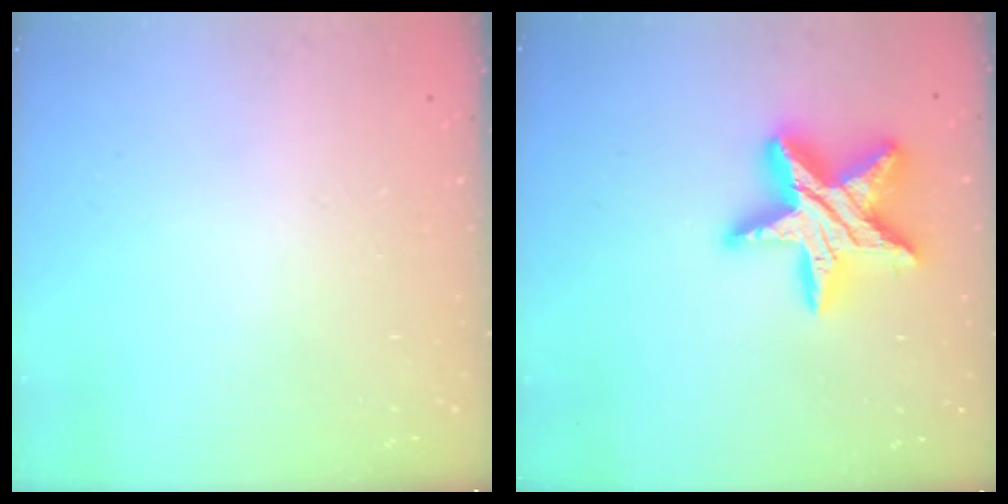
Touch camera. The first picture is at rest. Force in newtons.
{"total": 19.4, "press": 19.4, "slide": 1.4}